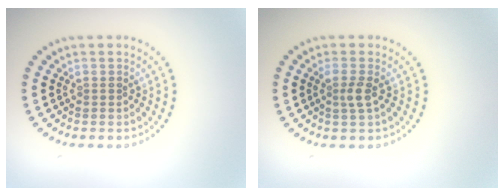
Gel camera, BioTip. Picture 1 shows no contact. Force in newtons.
{"total": 1.5, "press": 1.2, "slide": 1.0}